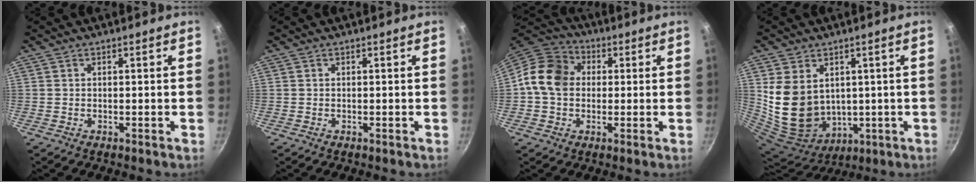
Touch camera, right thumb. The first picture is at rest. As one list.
[{"total": 0.0}, {"total": 11.4, "force": [0.6, 9.4, 6.5], "torque": [-0.086, 0.021, -0.010]}, {"total": 15.2, "force": [2.8, 11.9, 9.0], "torque": [-0.161, -0.022, 0.082]}]